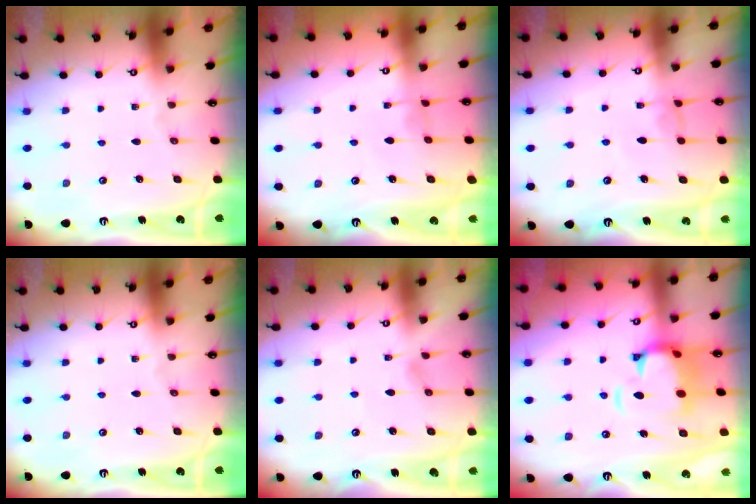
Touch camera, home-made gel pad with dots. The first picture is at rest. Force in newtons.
{"total": 1.9, "press": 1.9, "slide": 0.3}
{"total": 1.5, "press": 1.4, "slide": 0.4}
{"total": 0.0}
{"total": 0.0}
{"total": 4.7, "press": 4.4, "slide": 1.7}